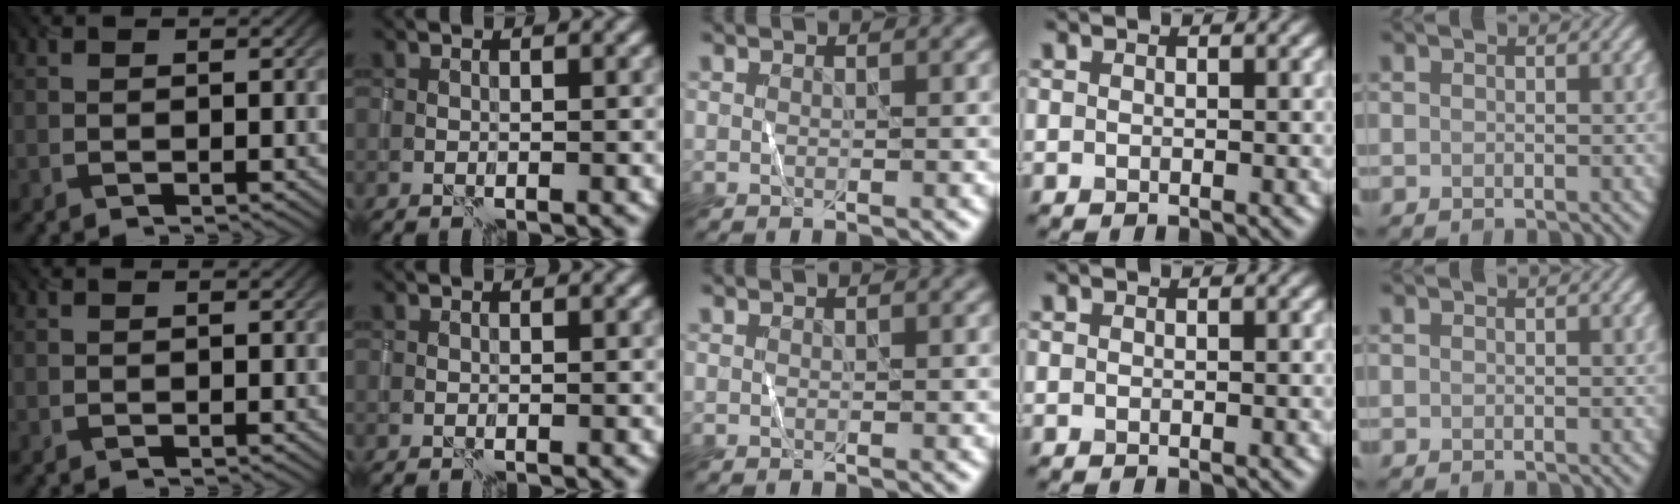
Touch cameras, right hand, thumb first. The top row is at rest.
{}